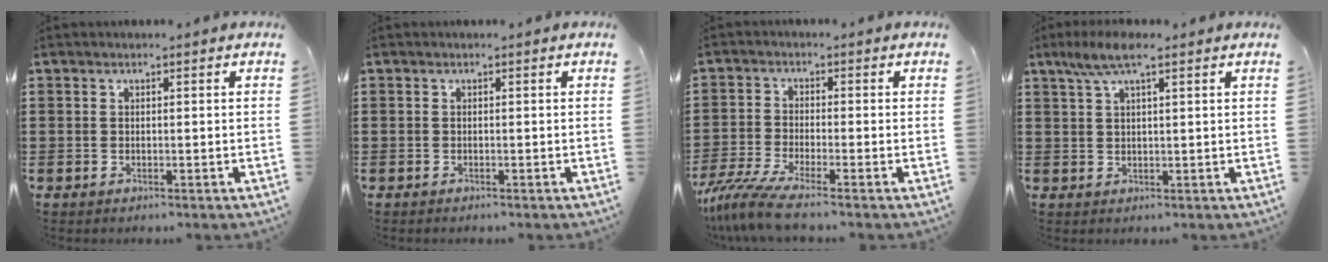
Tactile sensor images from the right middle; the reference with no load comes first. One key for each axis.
{"total": 0.0}
{"total": 5.8, "fx": -4.6, "fy": 0.2, "fz": 3.5, "tx": -0.100, "ty": -0.026, "tz": -0.098}
{"total": 5.1, "fx": 3.1, "fy": 1.0, "fz": 3.9, "tx": -0.082, "ty": 0.007, "tz": 0.054}